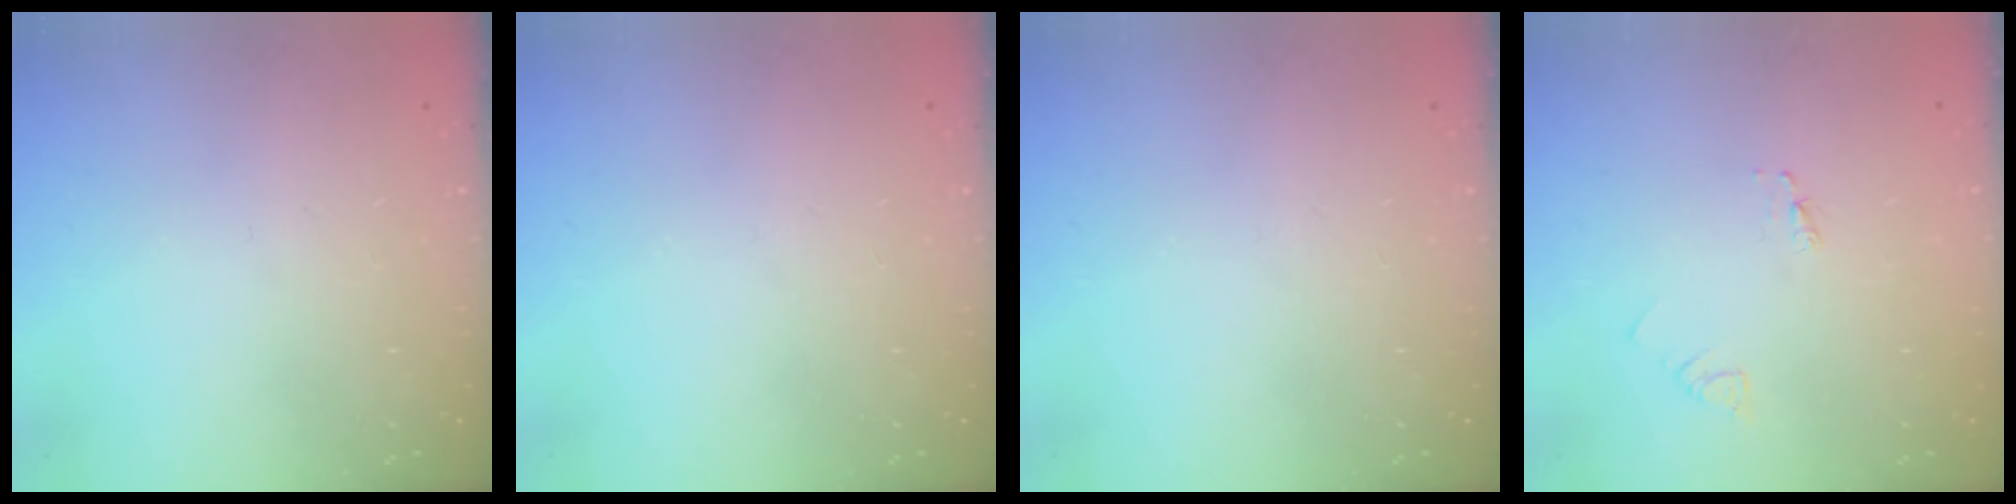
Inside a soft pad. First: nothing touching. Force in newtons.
{"total": 0.0}
{"total": 0.0}
{"total": 2.1, "press": 2.1, "slide": 0.1}